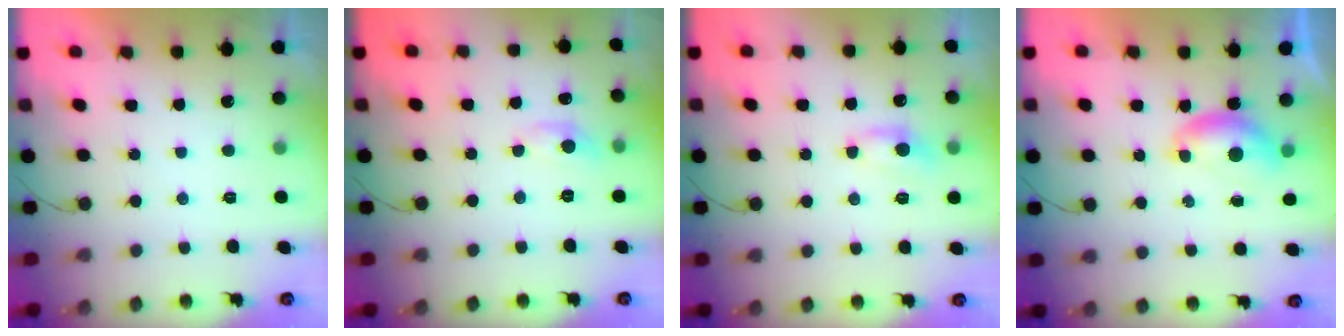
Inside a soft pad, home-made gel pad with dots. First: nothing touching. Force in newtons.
{"total": 5.3, "press": 5.2, "slide": 0.6}
{"total": 6.2, "press": 6.2, "slide": 0.8}
{"total": 6.8, "press": 6.7, "slide": 0.8}